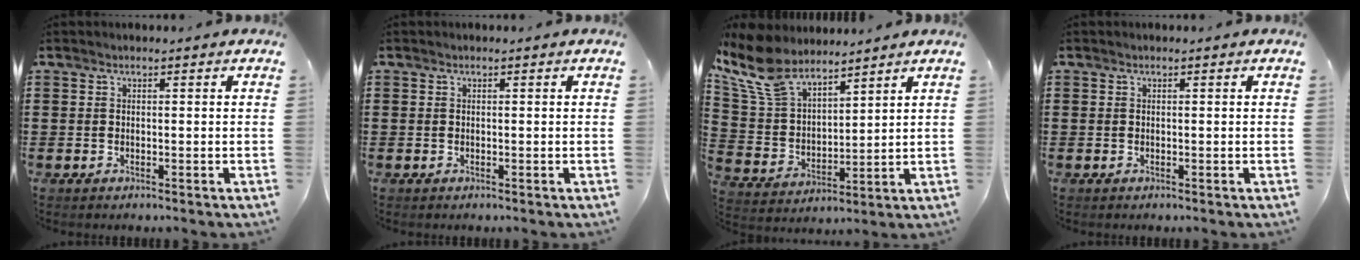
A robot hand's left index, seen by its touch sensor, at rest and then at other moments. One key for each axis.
{"total": 0.0}
{"total": 10.5, "fx": 8.6, "fy": 3.9, "fz": 4.5, "tx": -0.122, "ty": -0.028, "tz": 0.166}
{"total": 0.0}